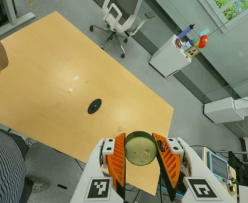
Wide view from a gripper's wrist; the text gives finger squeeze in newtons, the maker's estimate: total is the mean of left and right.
{"total": 9.9, "left": 9.1, "right": 10.7}